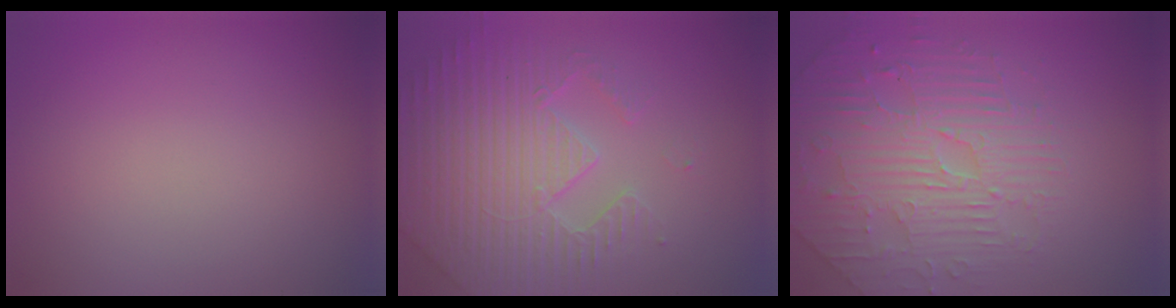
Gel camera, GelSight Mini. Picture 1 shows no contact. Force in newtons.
{"total": 5.3, "press": 5.1, "slide": 1.5}
{"total": 4.5, "press": 4.5, "slide": 0.4}